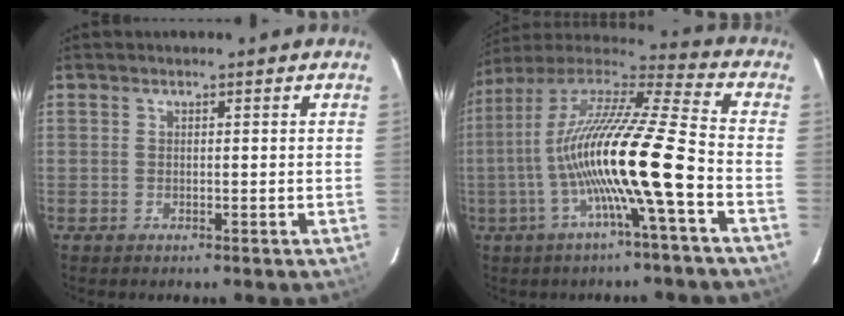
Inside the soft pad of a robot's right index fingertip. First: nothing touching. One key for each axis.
{"total": 18.1, "fx": -4.6, "fy": 0.1, "fz": 17.5, "tx": -0.306, "ty": -0.012, "tz": -0.090}